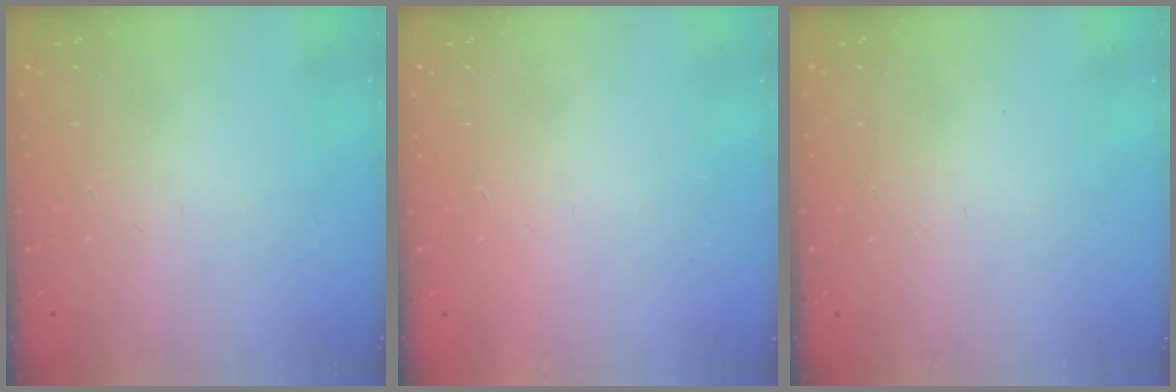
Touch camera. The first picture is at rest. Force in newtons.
{"total": 1.7, "press": 1.6, "slide": 0.1}
{"total": 0.0}